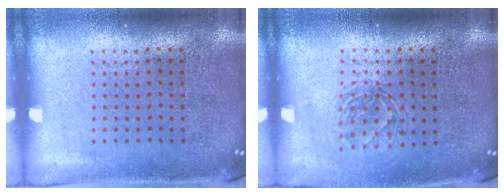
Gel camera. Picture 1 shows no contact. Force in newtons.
{"total": 1.4, "press": 1.2, "slide": 0.7}